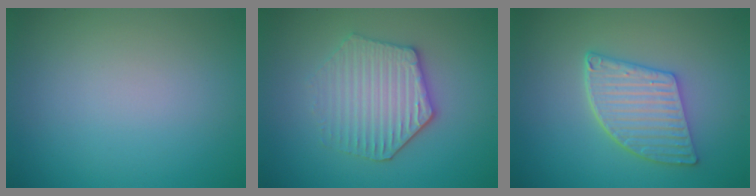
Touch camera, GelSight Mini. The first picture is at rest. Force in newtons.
{"total": 4.2, "press": 3.9, "slide": 1.5}
{"total": 5.1, "press": 4.2, "slide": 3.0}